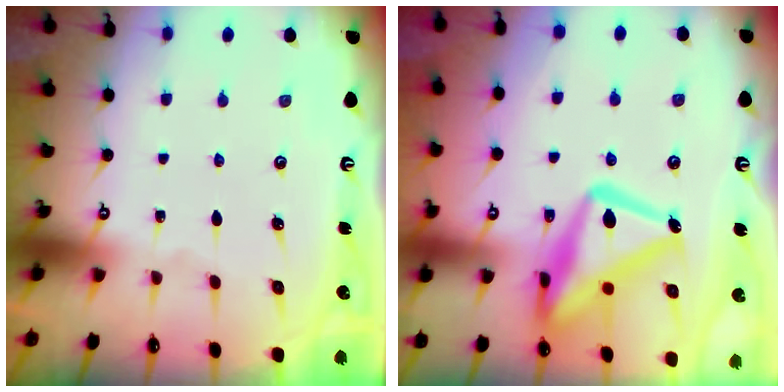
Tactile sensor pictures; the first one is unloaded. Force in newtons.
{"total": 20.5, "press": 20.4, "slide": 1.7}